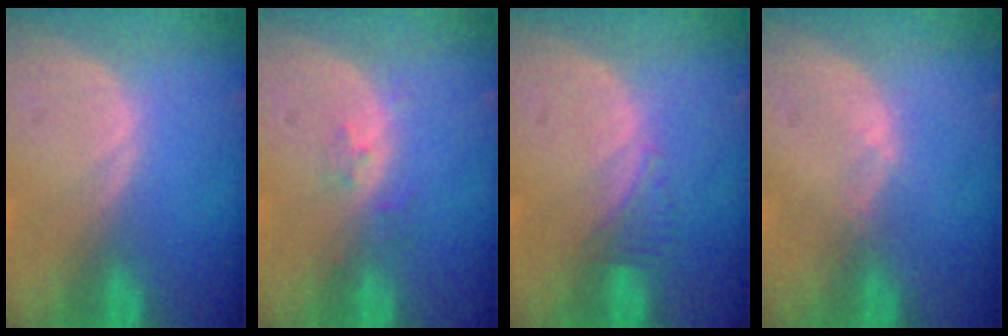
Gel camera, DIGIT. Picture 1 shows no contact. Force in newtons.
{"total": 2.1, "press": 1.8, "slide": 1.2}
{"total": 1.9, "press": 1.8, "slide": 0.7}
{"total": 0.6, "press": 0.5, "slide": 0.3}